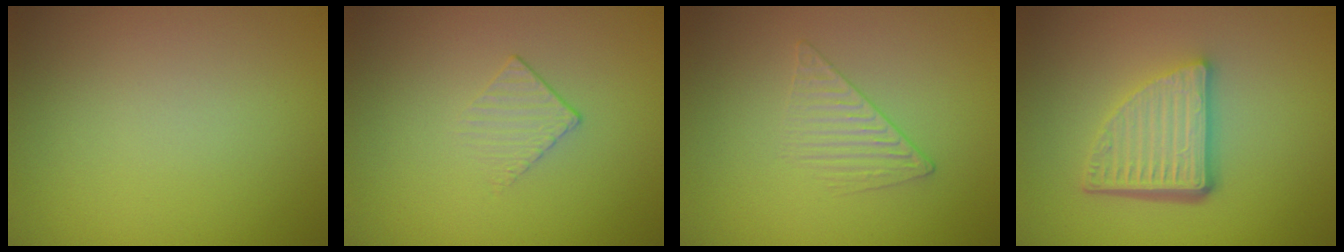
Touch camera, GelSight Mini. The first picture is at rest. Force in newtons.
{"total": 1.2, "press": 0.5, "slide": 1.1}
{"total": 1.5, "press": 0.7, "slide": 1.3}
{"total": 5.6, "press": 3.7, "slide": 4.1}